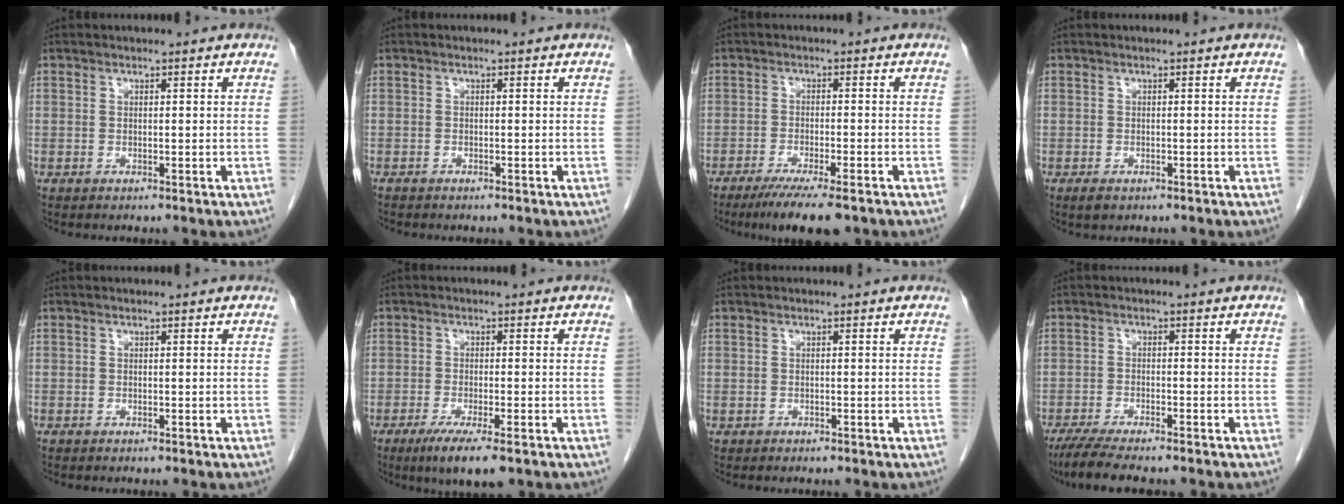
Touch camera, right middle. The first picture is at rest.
{"total": 0.5, "force": [-0.5, 0.2, 0.1], "torque": [-0.010, -0.001, -0.011]}
{"total": 8.8, "force": [-6.5, 1.0, 5.8], "torque": [-0.085, -0.018, -0.098]}
{"total": 1.3, "force": [-0.7, 0.8, 0.8], "torque": [-0.014, 0.001, -0.007]}
{"total": 0.0}
{"total": 6.5, "force": [-4.0, 0.9, 5.0], "torque": [-0.086, -0.017, -0.063]}
{"total": 0.0}
{"total": 8.3, "force": [-6.8, 1.1, 4.5], "torque": [-0.071, -0.018, -0.110]}